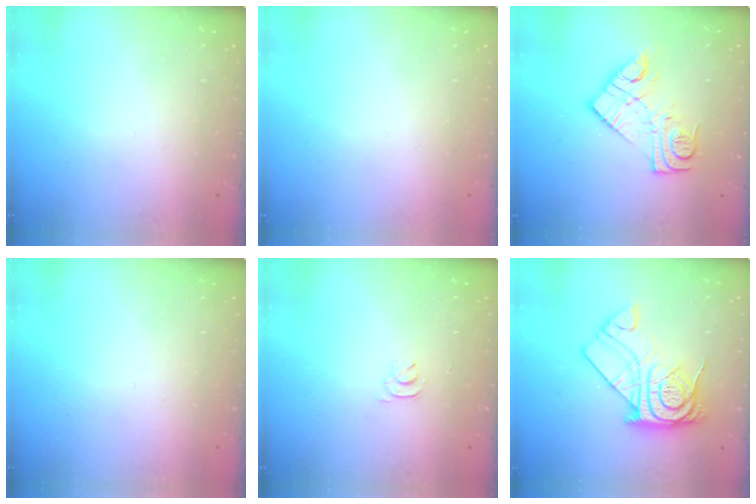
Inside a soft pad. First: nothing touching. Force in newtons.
{"total": 1.7, "press": 1.7, "slide": 0.1}
{"total": 13.8, "press": 13.7, "slide": 0.8}
{"total": 0.0}
{"total": 2.9, "press": 2.9, "slide": 0.5}
{"total": 15.9, "press": 15.9, "slide": 1.4}